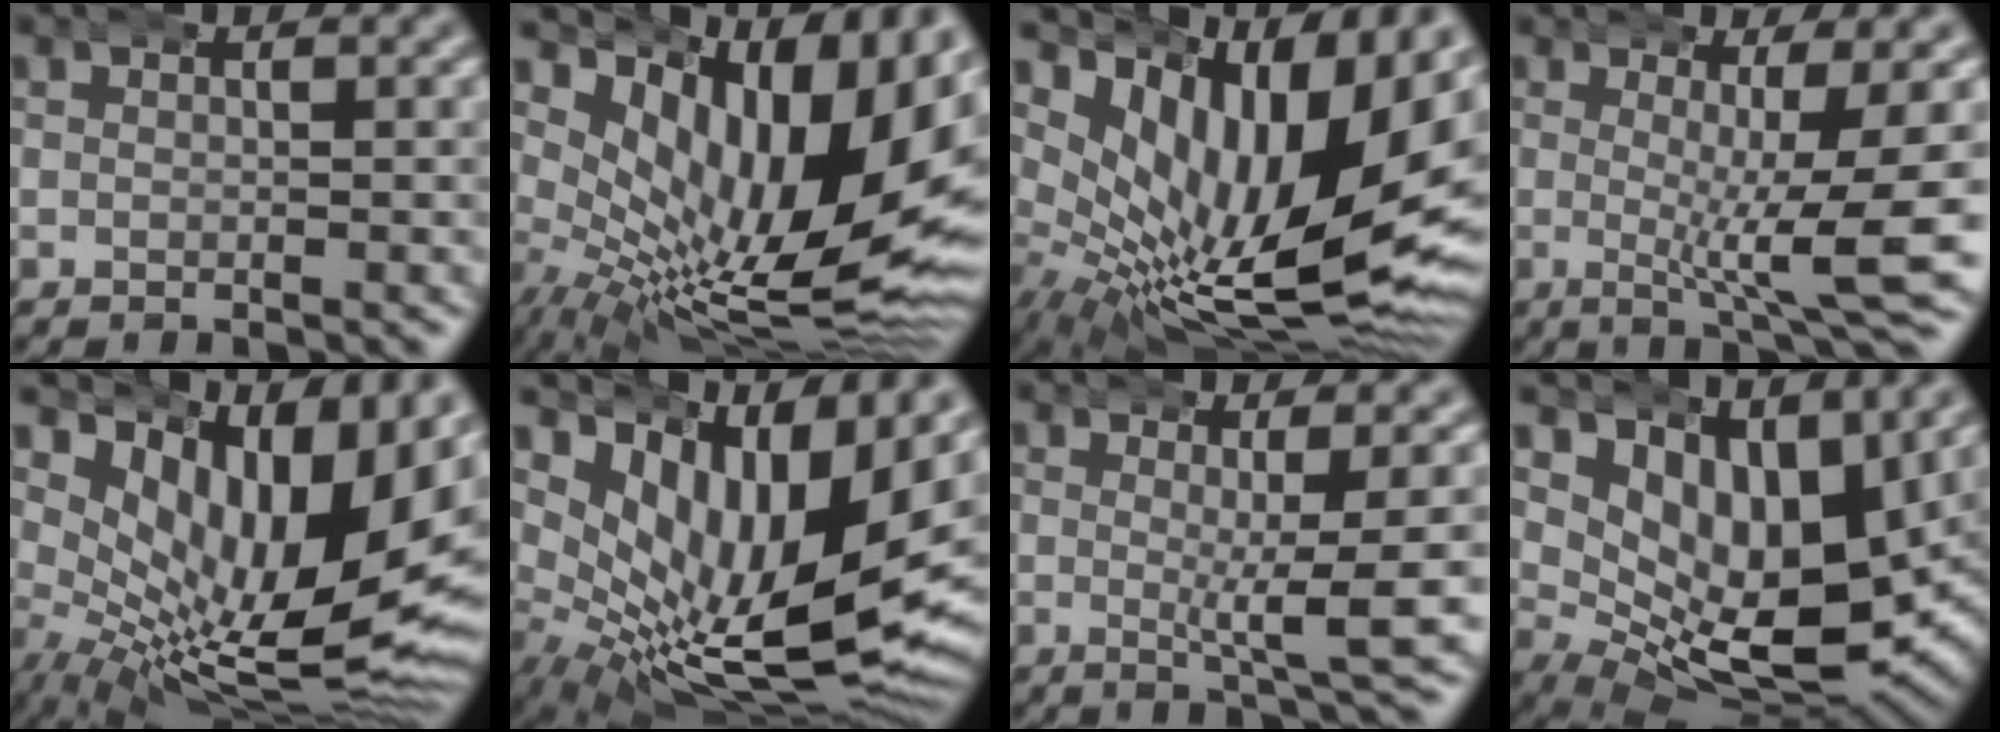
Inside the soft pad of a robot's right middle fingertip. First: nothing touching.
{"total": 17.0, "force": [1.4, 8.3, 14.8], "torque": [-0.228, -0.039, 0.049]}
{"total": 17.4, "force": [0.6, 9.2, 14.8], "torque": [-0.249, -0.047, 0.041]}
{"total": 7.2, "force": [0.8, 0.7, 7.1], "torque": [-0.095, -0.006, 0.013]}
{"total": 15.5, "force": [1.8, 7.4, 13.5], "torque": [-0.209, -0.030, 0.048]}
{"total": 15.5, "force": [0.8, 8.0, 13.2], "torque": [-0.219, -0.045, 0.040]}
{"total": 4.2, "force": [1.3, -0.4, 4.0], "torque": [-0.059, -0.004, 0.019]}
{"total": 12.8, "force": [2.4, 7.6, 10.0], "torque": [-0.163, -0.025, 0.048]}